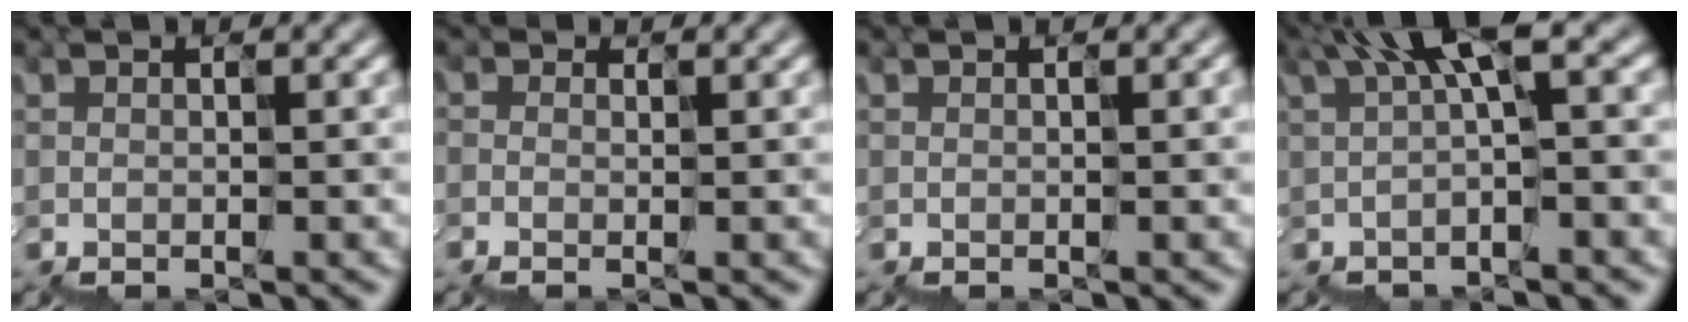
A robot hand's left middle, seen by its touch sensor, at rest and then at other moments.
{"total": 1.1, "force": [-0.5, -0.4, -0.9], "torque": [0.004, -0.011, -0.010]}
{"total": 0.6, "force": [0.1, 0.2, 0.6], "torque": [-0.007, 0.002, 0.001]}
{"total": 3.4, "force": [1.1, 0.4, 3.2], "torque": [-0.073, 0.010, 0.013]}